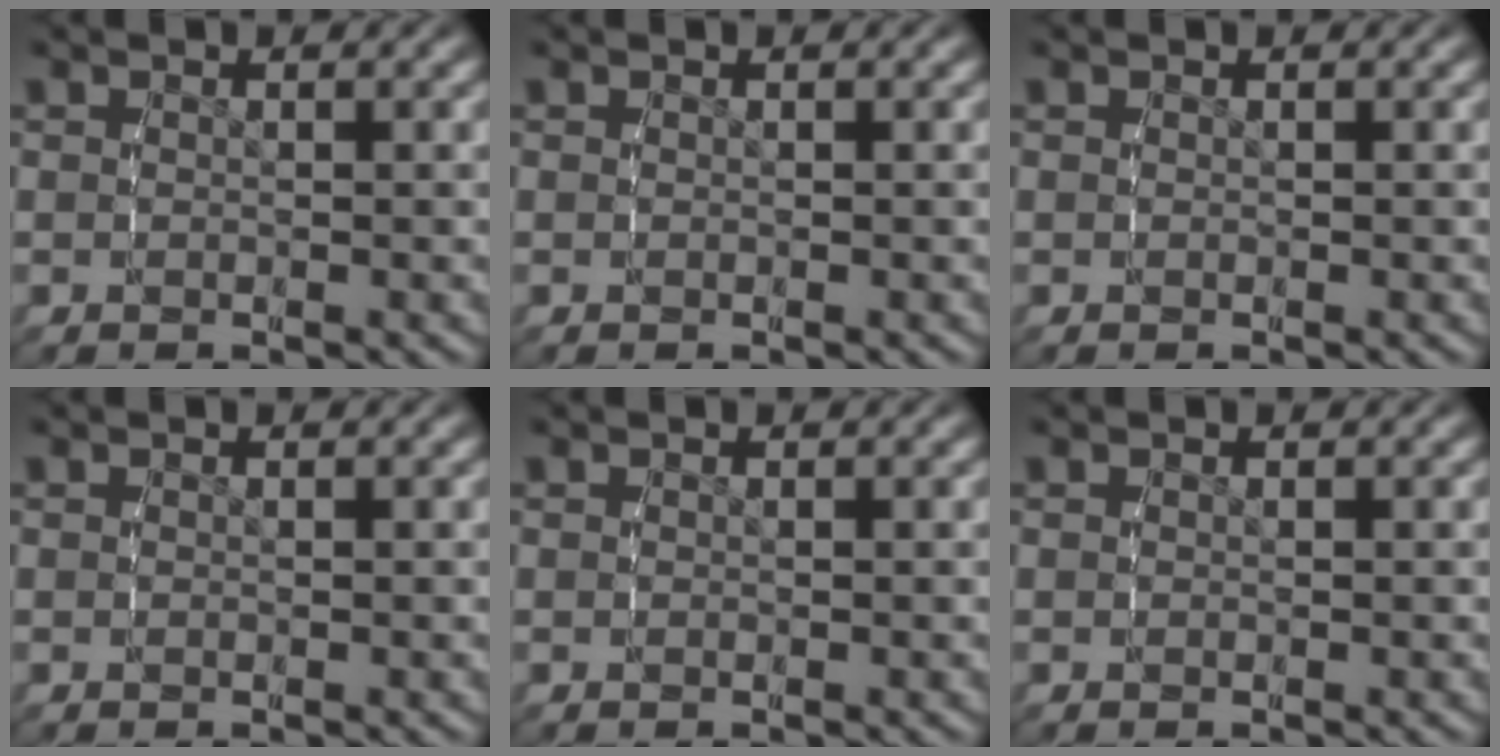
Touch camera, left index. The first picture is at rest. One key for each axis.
{"total": 0.0}
{"total": 0.0}
{"total": 0.0}
{"total": 0.0}
{"total": 0.0}